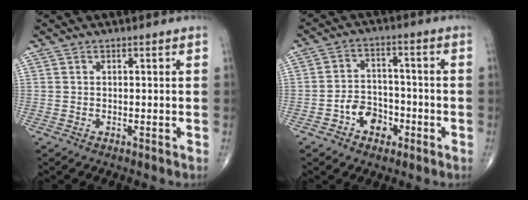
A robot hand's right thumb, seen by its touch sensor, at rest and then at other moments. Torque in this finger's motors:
{"motor_torque": [0.84, 0.73, 0.50, -0.72, 0.24]}